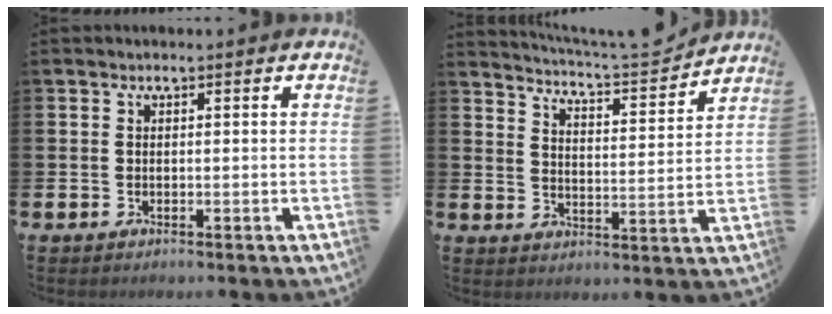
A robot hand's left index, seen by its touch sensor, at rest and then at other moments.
{"total": 5.8, "force": [5.8, 0.0, 0.9], "torque": [-0.030, -0.053, 0.095]}